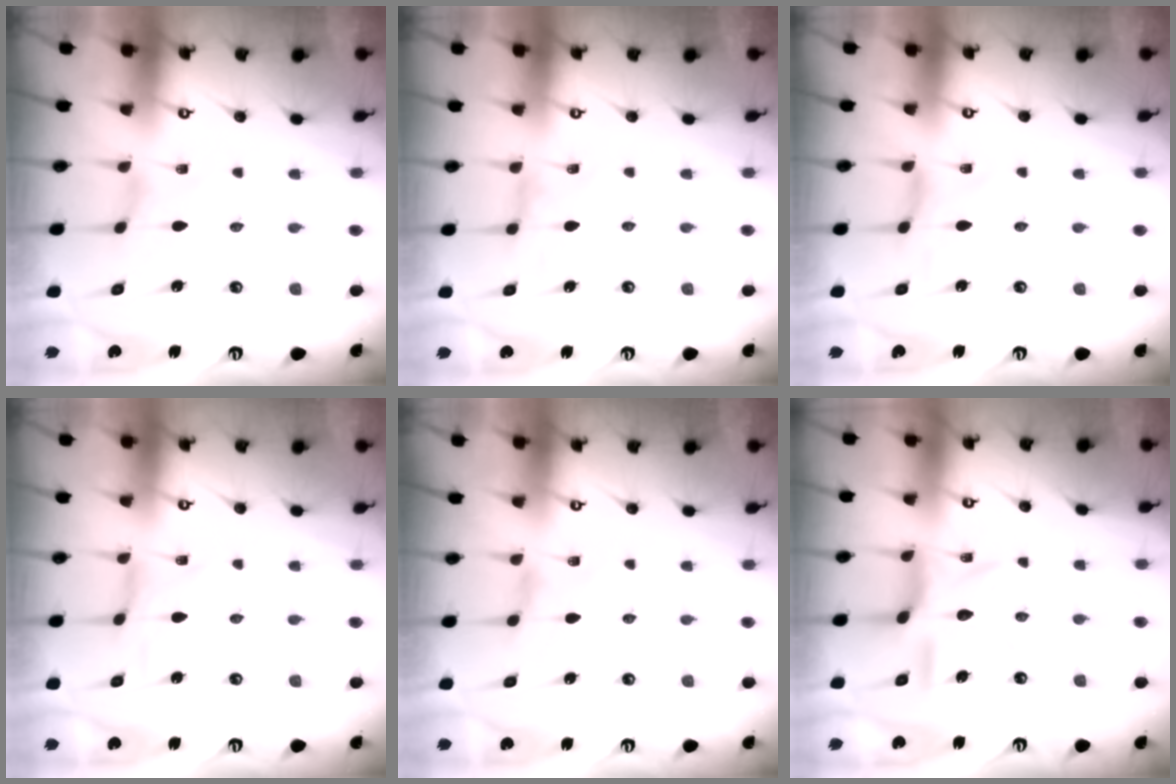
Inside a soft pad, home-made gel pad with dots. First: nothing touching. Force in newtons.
{"total": 0.6, "press": 0.6, "slide": 0.2}
{"total": 0.0}
{"total": 0.0}
{"total": 0.7, "press": 0.6, "slide": 0.3}
{"total": 11.2, "press": 11.2, "slide": 1.0}